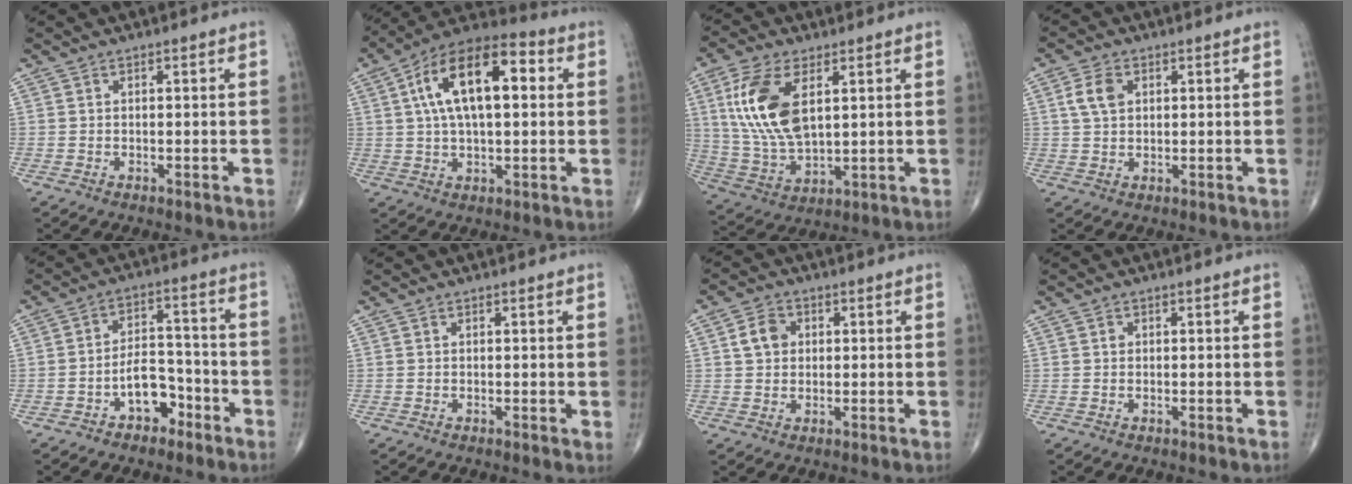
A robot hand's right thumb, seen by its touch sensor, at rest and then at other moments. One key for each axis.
{"total": 17.5, "fx": 3.7, "fy": 8.3, "fz": 15.0, "tx": -0.241, "ty": 0.028, "tz": 0.052}
{"total": 15.1, "fx": 4.4, "fy": 7.6, "fz": 12.3, "tx": -0.250, "ty": -0.014, "tz": 0.094}
{"total": 4.8, "fx": 1.5, "fy": 3.2, "fz": 3.2, "tx": -0.060, "ty": 0.001, "tz": 0.027}
{"total": 7.6, "fx": -4.0, "fy": 4.7, "fz": 4.4, "tx": -0.046, "ty": 0.045, "tz": -0.066}
{"total": 0.7, "fx": 0.2, "fy": 0.2, "fz": 0.7, "tx": -0.011, "ty": -0.002, "tz": 0.000}
{"total": 4.7, "fx": 1.0, "fy": 3.8, "fz": 2.5, "tx": -0.035, "ty": 0.005, "tz": 0.014}
{"total": 0.5, "fx": 0.1, "fy": 0.5, "fz": 0.2, "tx": 0.000, "ty": 0.001, "tz": 0.001}